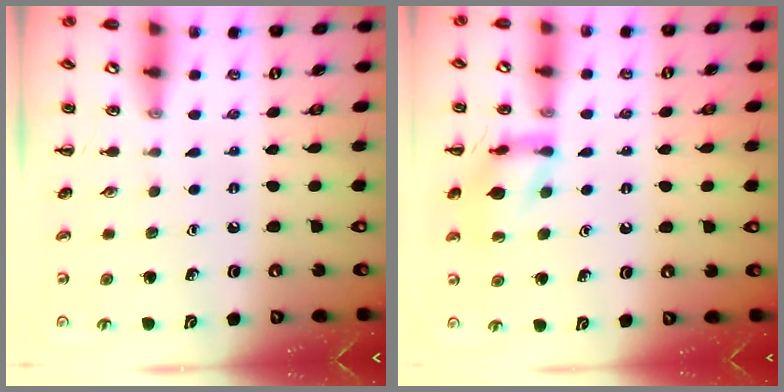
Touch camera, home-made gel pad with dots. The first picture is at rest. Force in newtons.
{"total": 12.5, "press": 12.5, "slide": 0.9}